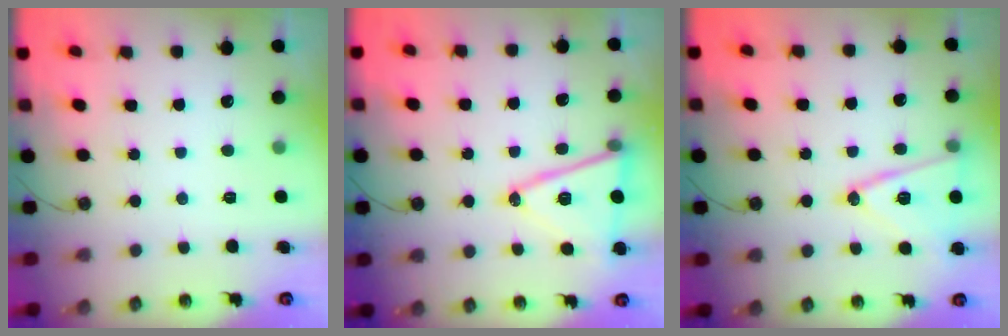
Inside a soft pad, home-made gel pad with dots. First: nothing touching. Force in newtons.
{"total": 14.8, "press": 14.3, "slide": 3.9}
{"total": 15.1, "press": 14.7, "slide": 3.5}